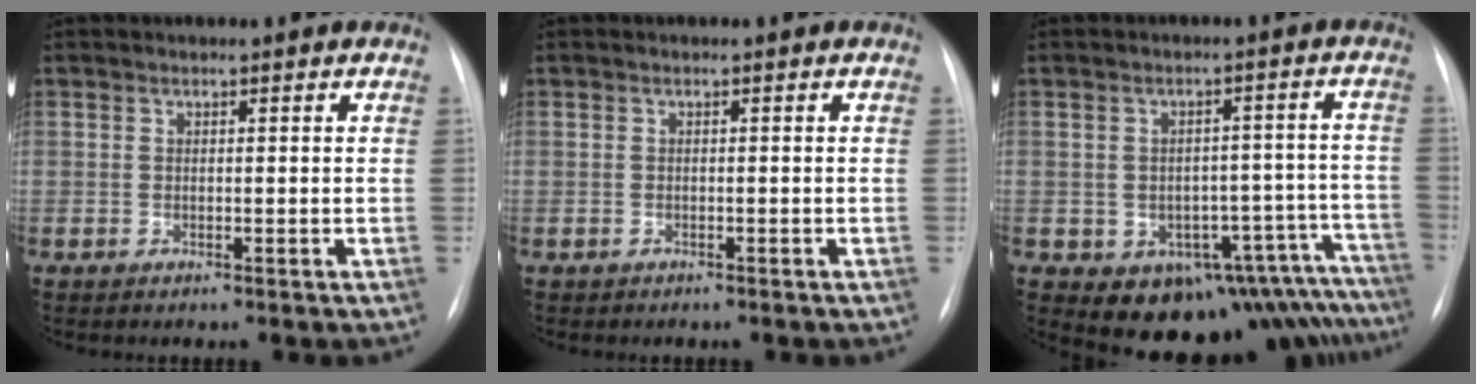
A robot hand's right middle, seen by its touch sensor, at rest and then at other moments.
{"total": 0.6, "force": [-0.4, 0.4, 0.1], "torque": [-0.012, 0.002, -0.006]}
{"total": 13.8, "force": [-10.9, 6.5, 5.4], "torque": [-0.028, 0.054, -0.122]}